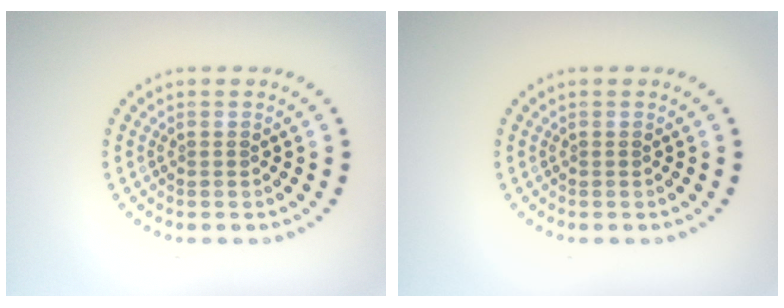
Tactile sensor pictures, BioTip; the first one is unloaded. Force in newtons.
{"total": 0.0}